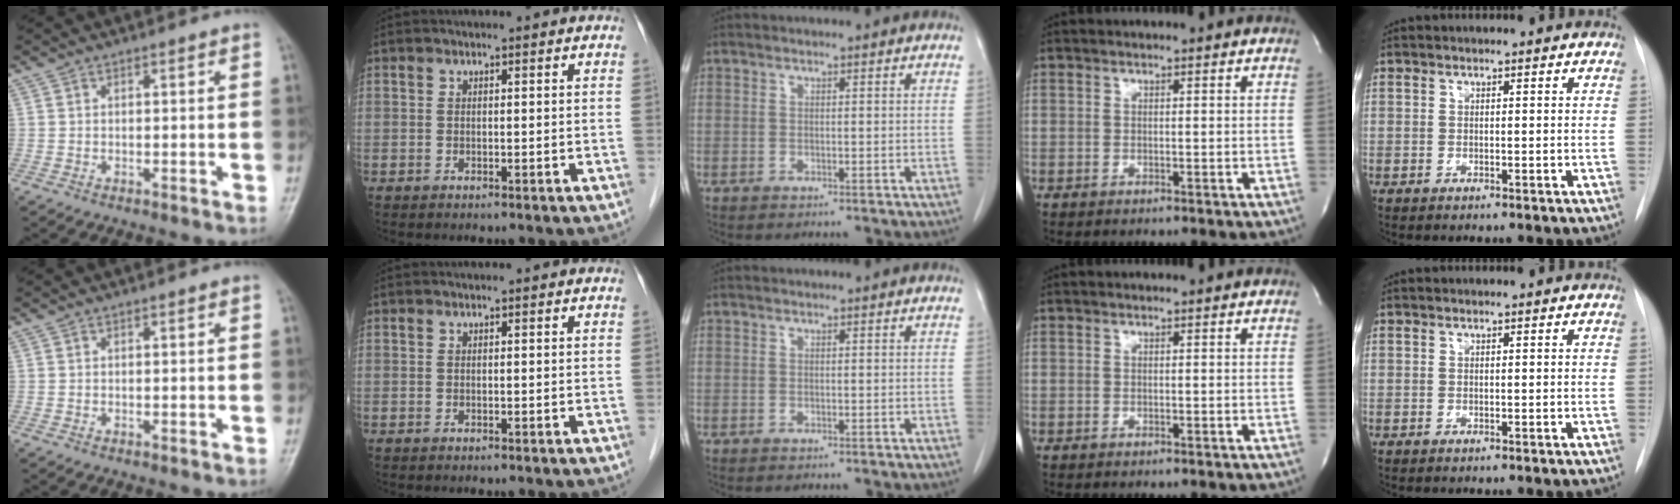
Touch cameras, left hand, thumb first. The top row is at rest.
{}